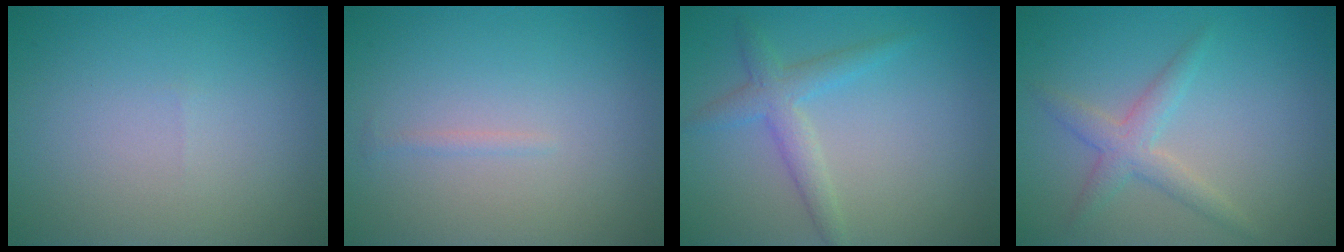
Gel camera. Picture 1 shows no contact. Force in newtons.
{"total": 0.5, "press": 0.5, "slide": 0.0}
{"total": 2.7, "press": 2.7, "slide": 0.1}
{"total": 2.5, "press": 2.5, "slide": 0.1}